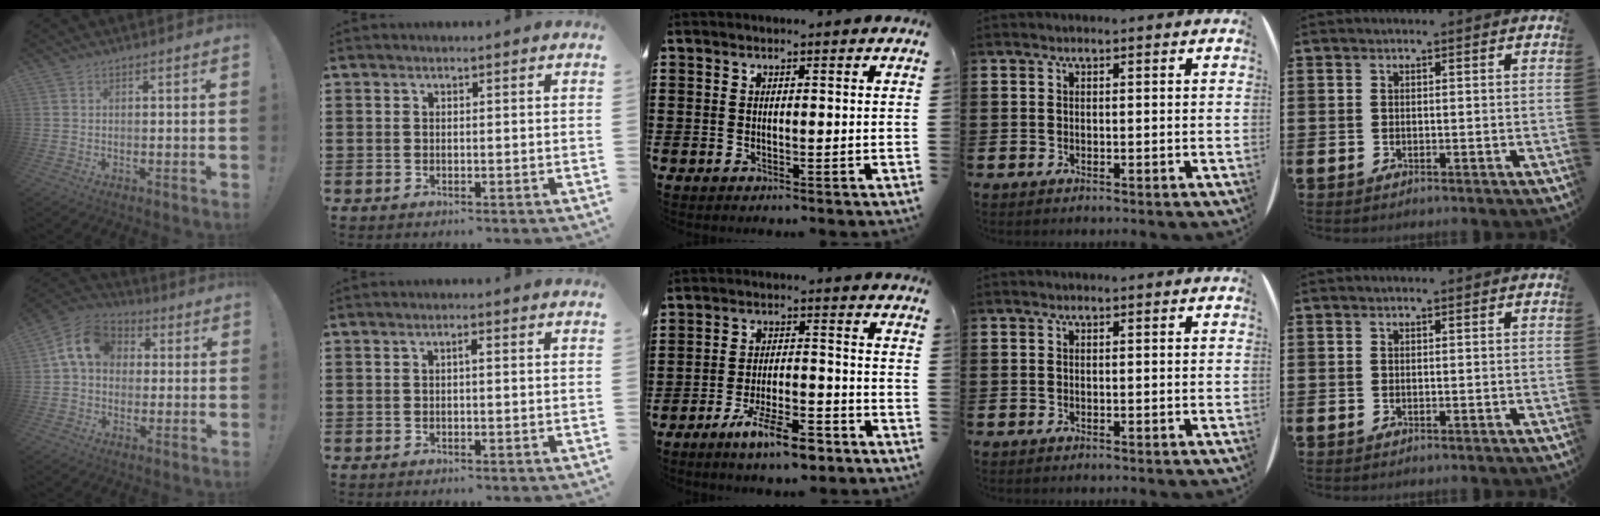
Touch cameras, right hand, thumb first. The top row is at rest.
{"thumb": {"total": 12.2, "force": [2.8, 9.7, 7.0], "torque": [-0.096, 0.007, 0.057]}, "index": {"total": 0.8, "force": [0.0, 0.1, 0.8], "torque": [-0.016, -0.001, -0.001]}, "middle": {"total": 8.2, "force": [-6.1, 1.8, 5.2], "torque": [-0.097, 0.007, -0.113]}}